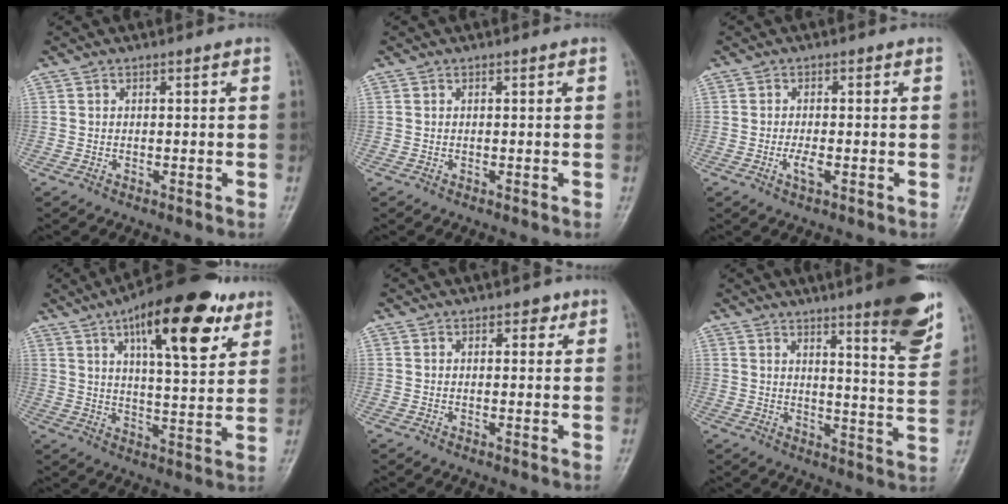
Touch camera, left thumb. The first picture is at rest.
{"total": 0.0}
{"total": 2.8, "force": [-0.9, 1.2, 2.4], "torque": [-0.046, -0.002, -0.020]}
{"total": 20.0, "force": [10.2, 7.1, 15.7], "torque": [-0.204, -0.026, 0.152]}
{"total": 2.1, "force": [1.1, 1.3, 1.1], "torque": [0.002, -0.002, 0.012]}
{"total": 13.5, "force": [8.4, 2.0, 10.4], "torque": [-0.115, -0.054, 0.115]}